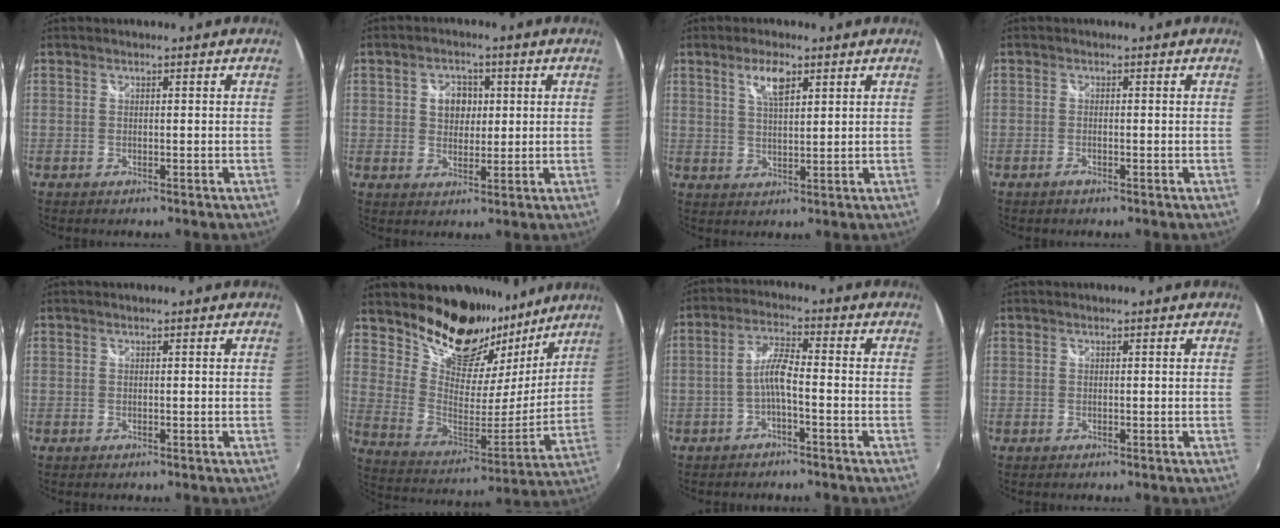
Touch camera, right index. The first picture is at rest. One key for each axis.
{"total": 5.5, "fx": 1.2, "fy": 4.3, "fz": 3.2, "tx": -0.046, "ty": 0.010, "tz": 0.022}
{"total": 5.1, "fx": 2.8, "fy": 1.8, "fz": 3.9, "tx": -0.070, "ty": 0.004, "tz": 0.051}
{"total": 1.0, "fx": -0.7, "fy": 0.3, "fz": 0.6, "tx": -0.012, "ty": -0.001, "tz": -0.013}
{"total": 0.0}
{"total": 23.4, "fx": 17.5, "fy": 11.8, "fz": 10.1, "tx": -0.200, "ty": 0.010, "tz": 0.301}
{"total": 4.6, "fx": -1.9, "fy": 0.7, "fz": 4.2, "tx": -0.090, "ty": 0.011, "tz": -0.036}
{"total": 0.0}